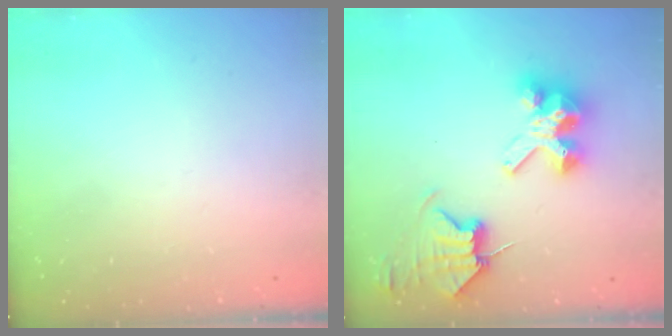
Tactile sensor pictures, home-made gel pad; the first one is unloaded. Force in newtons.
{"total": 9.9, "press": 9.9, "slide": 1.1}